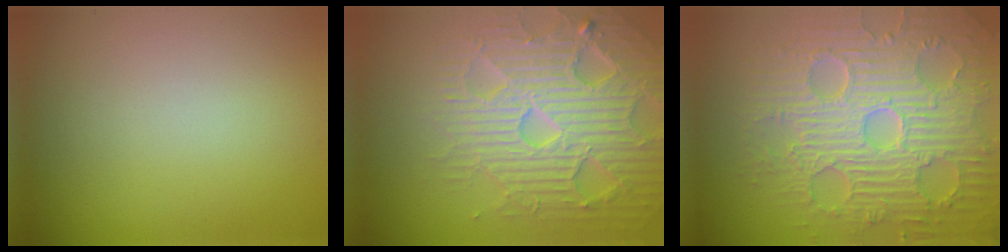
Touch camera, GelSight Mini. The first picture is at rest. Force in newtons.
{"total": 7.4, "press": 7.2, "slide": 1.4}
{"total": 9.2, "press": 6.8, "slide": 6.2}